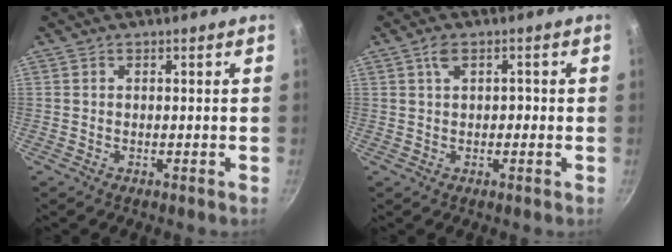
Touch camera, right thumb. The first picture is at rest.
{"total": 3.2, "force": [0.3, 1.9, 2.6], "torque": [-0.041, 0.007, 0.003]}